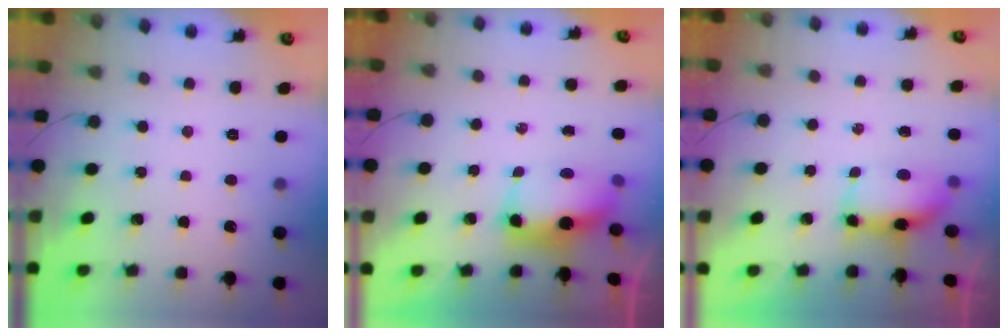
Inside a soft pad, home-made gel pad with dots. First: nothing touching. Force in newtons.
{"total": 8.1, "press": 8.0, "slide": 1.5}
{"total": 13.8, "press": 8.9, "slide": 10.6}